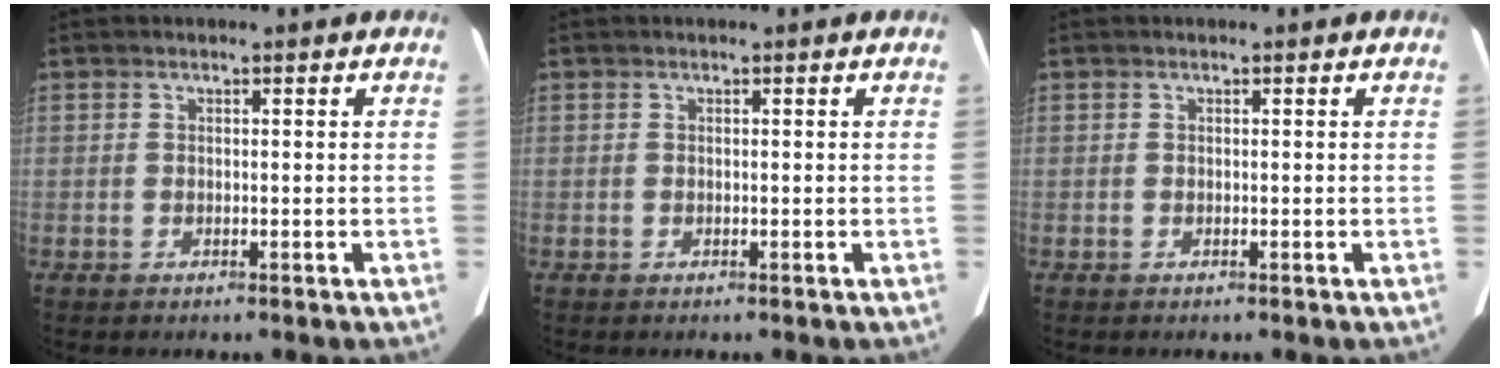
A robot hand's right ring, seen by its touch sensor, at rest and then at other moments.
{"total": 0.0}
{"total": 0.0}